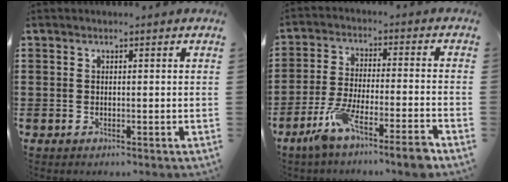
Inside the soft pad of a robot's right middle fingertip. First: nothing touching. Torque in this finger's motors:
{"motor_torque": [1.20, -0.94, 0.25, 0.10]}